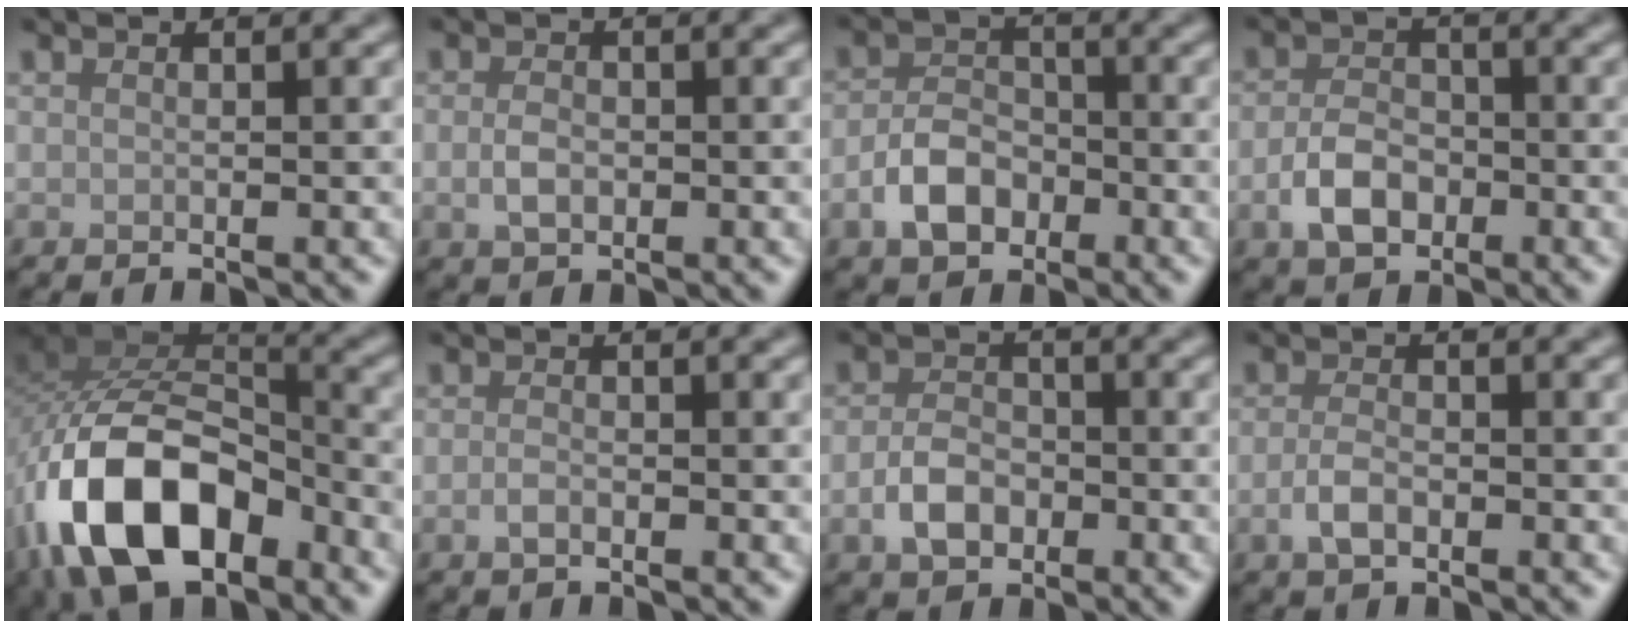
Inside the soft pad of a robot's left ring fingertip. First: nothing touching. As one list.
[{"total": 2.0, "force": [-0.3, 1.3, 1.4], "torque": [-0.031, -0.001, -0.007]}, {"total": 4.2, "force": [-1.9, 2.8, 2.5], "torque": [-0.044, 0.005, -0.042]}, {"total": 4.0, "force": [-1.4, 2.7, 2.5], "torque": [-0.054, 0.000, -0.031]}, {"total": 13.1, "force": [-6.5, 6.8, 9.1], "torque": [-0.179, -0.004, -0.127]}, {"total": 1.2, "force": [-0.6, 0.5, 0.9], "torque": [-0.020, -0.001, -0.012]}, {"total": 3.5, "force": [-1.3, 2.4, 2.2], "torque": [-0.042, 0.001, -0.028]}, {"total": 2.3, "force": [-0.9, 1.1, 1.7], "torque": [-0.036, -0.001, -0.020]}]